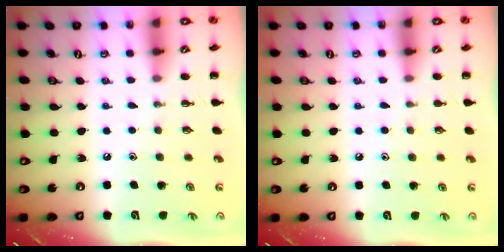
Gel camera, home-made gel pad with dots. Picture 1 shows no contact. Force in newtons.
{"total": 5.1, "press": 4.8, "slide": 1.8}